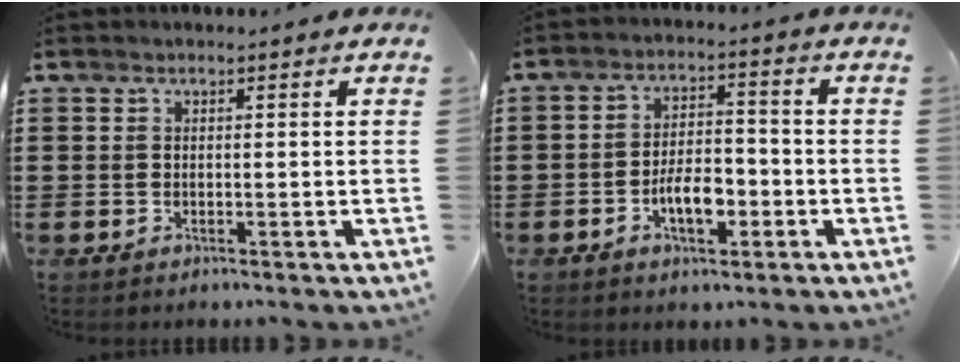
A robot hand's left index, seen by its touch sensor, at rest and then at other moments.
{"total": 6.1, "force": [-2.4, 2.9, 4.8], "torque": [-0.086, 0.003, -0.048]}